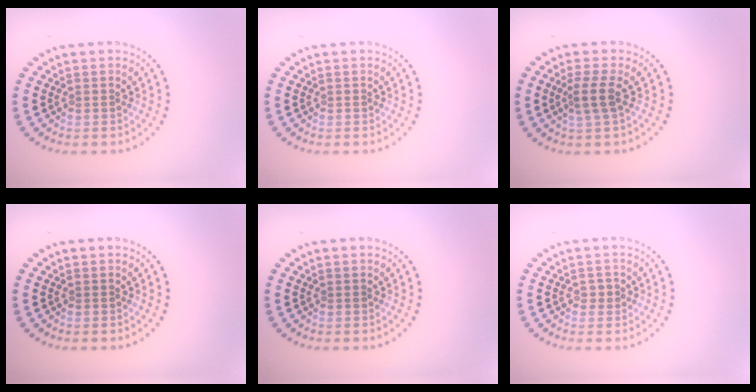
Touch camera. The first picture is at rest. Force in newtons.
{"total": 0.0}
{"total": 2.2, "press": 1.8, "slide": 1.3}
{"total": 0.0}
{"total": 0.0}
{"total": 0.9, "press": 0.9, "slide": 0.2}